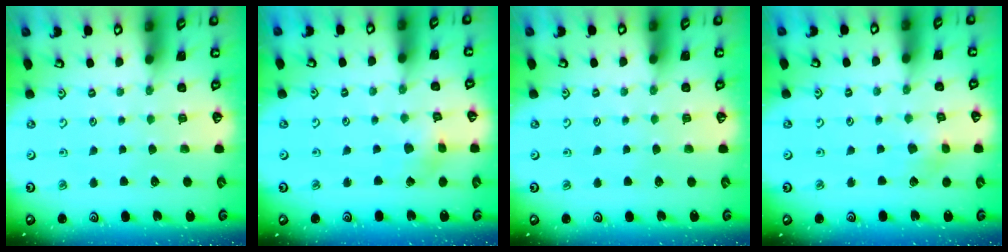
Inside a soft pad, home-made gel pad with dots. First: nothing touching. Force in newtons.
{"total": 2.9, "press": 2.8, "slide": 0.3}
{"total": 0.0}
{"total": 4.3, "press": 4.2, "slide": 0.5}